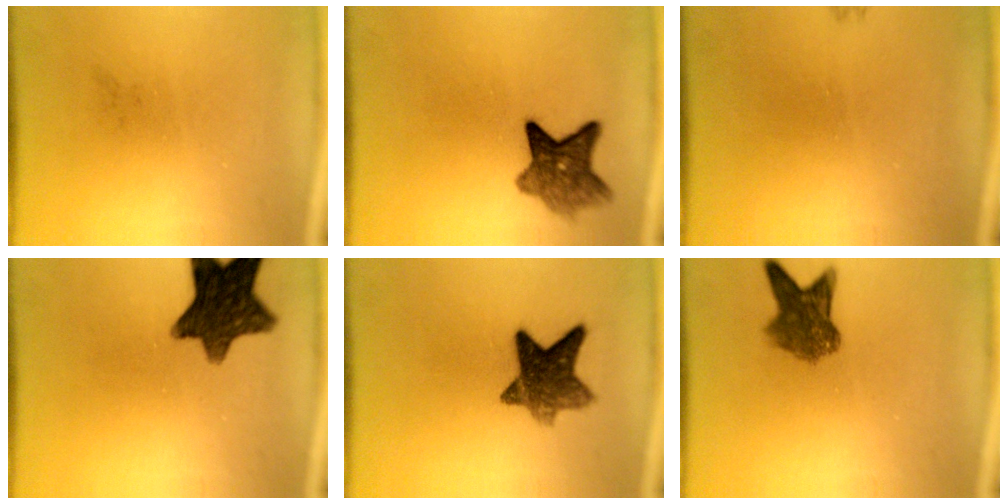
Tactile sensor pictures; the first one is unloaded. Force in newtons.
{"total": 6.8}
{"total": 0.7}
{"total": 12.2}
{"total": 9.0}
{"total": 6.3}